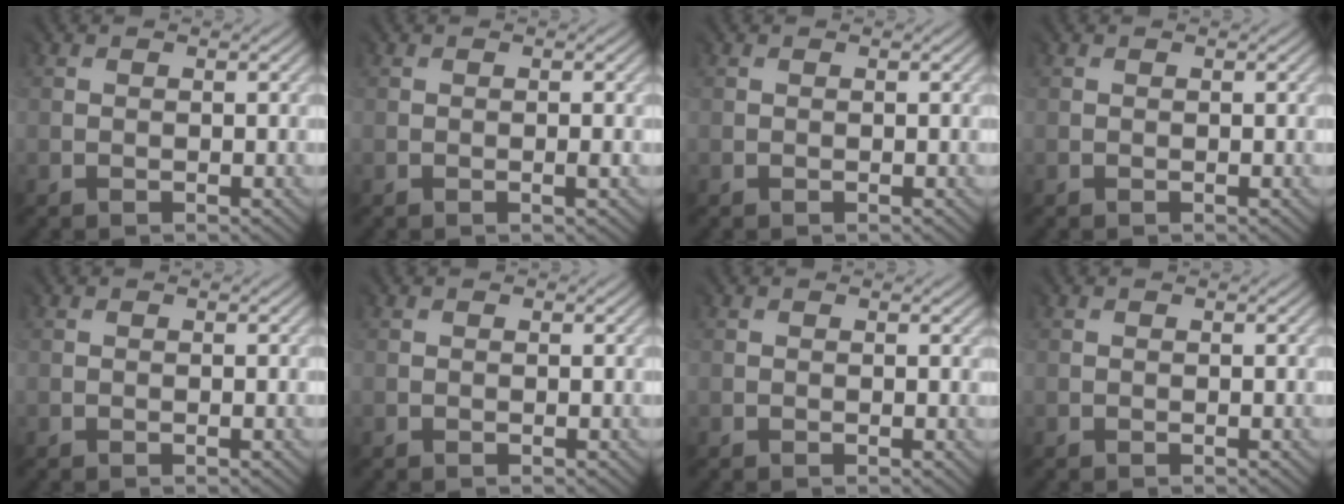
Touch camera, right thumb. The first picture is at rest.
{"total": 0.5, "force": [-0.2, -0.4, 0.3], "torque": [-0.006, -0.001, -0.003]}
{"total": 0.0}
{"total": 0.0}
{"total": 0.0}
{"total": 0.0}
{"total": 1.0, "force": [0.2, 0.3, 0.9], "torque": [-0.014, -0.001, 0.003]}
{"total": 0.0}